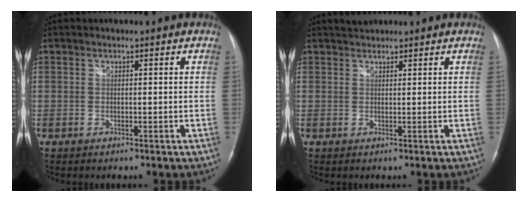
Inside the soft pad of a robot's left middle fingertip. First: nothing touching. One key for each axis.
{"total": 1.6, "fx": 1.5, "fy": 0.5, "fz": 0.1, "tx": -0.005, "ty": 0.013, "tz": 0.026}